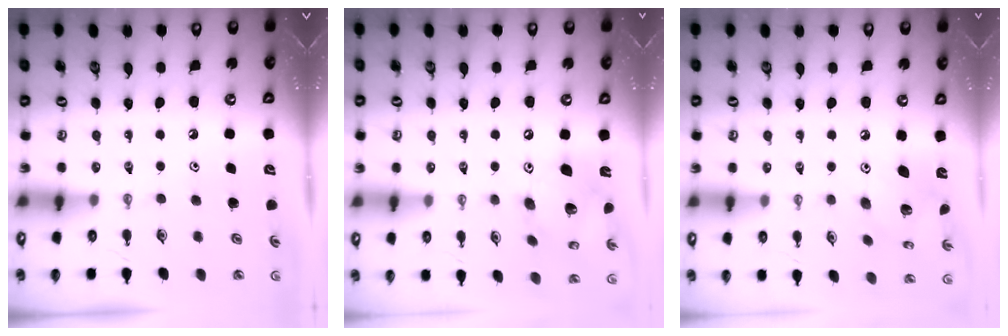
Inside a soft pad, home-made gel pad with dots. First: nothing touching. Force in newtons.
{"total": 14.7, "press": 14.5, "slide": 2.5}
{"total": 10.5, "press": 10.5, "slide": 0.5}